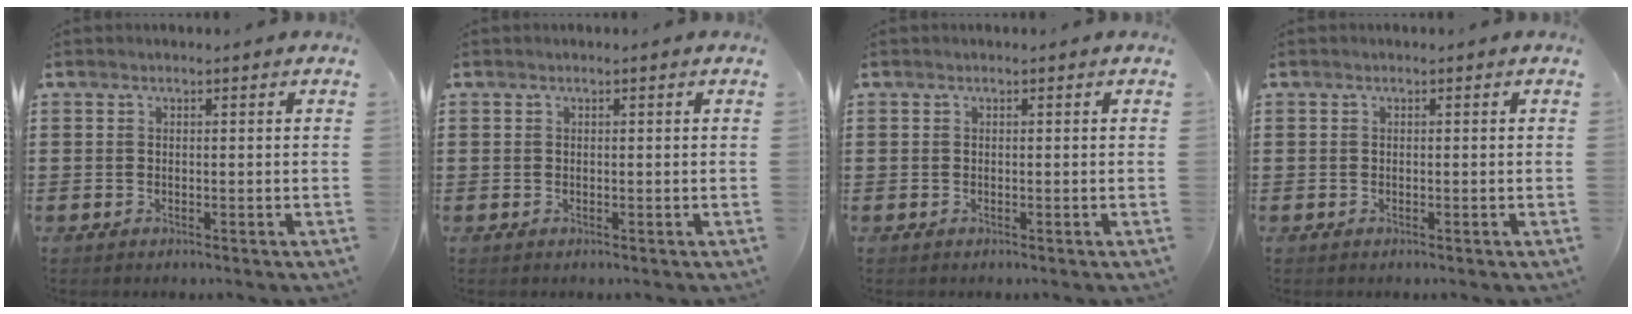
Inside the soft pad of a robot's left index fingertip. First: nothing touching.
{"total": 0.0}
{"total": 0.0}
{"total": 0.0}